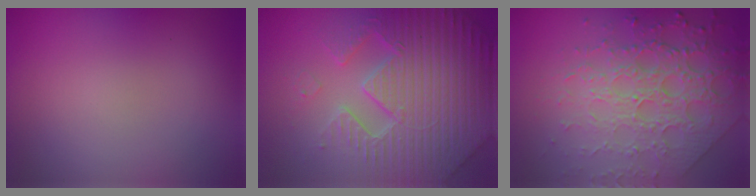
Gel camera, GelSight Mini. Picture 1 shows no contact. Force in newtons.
{"total": 7.7, "press": 7.4, "slide": 2.0}
{"total": 7.6, "press": 5.5, "slide": 5.2}